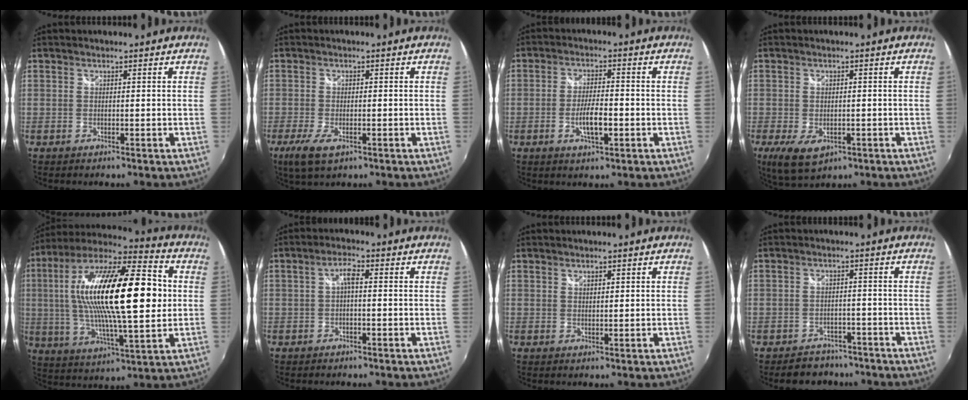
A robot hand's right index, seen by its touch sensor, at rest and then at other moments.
{"total": 5.8, "force": [-3.2, 2.3, 4.3], "torque": [-0.102, -0.019, -0.058]}
{"total": 5.8, "force": [-1.9, 1.6, 5.3], "torque": [-0.104, -0.002, -0.031]}
{"total": 7.2, "force": [-3.1, 4.2, 5.0], "torque": [-0.107, -0.026, -0.050]}
{"total": 28.3, "force": [3.6, 7.8, 26.9], "torque": [-0.493, 0.020, 0.051]}
{"total": 2.5, "force": [-0.2, 0.8, 2.4], "torque": [-0.047, 0.009, -0.003]}
{"total": 1.1, "force": [0.9, 0.5, 0.6], "torque": [-0.007, 0.001, 0.015]}
{"total": 6.7, "force": [-5.4, 4.0, 0.8], "torque": [-0.025, 0.022, -0.072]}